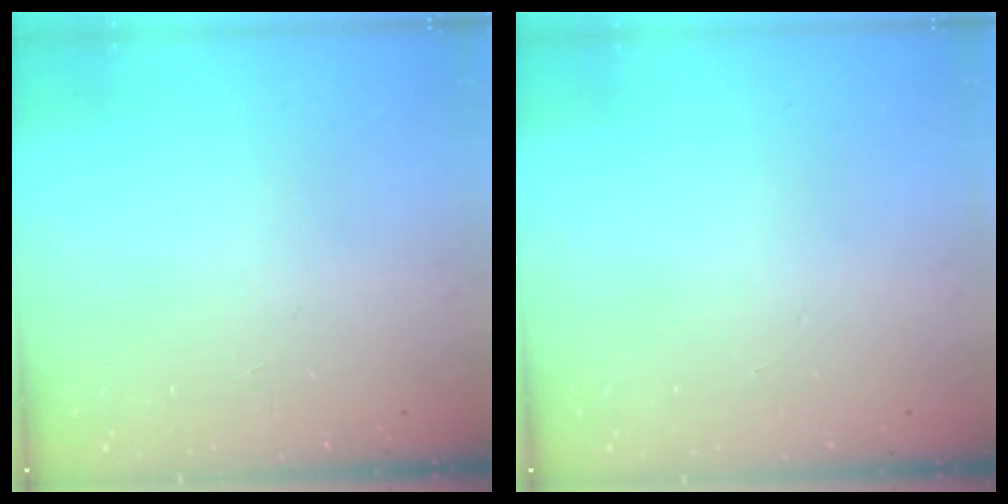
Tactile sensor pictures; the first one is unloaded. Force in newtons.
{"total": 0.0}